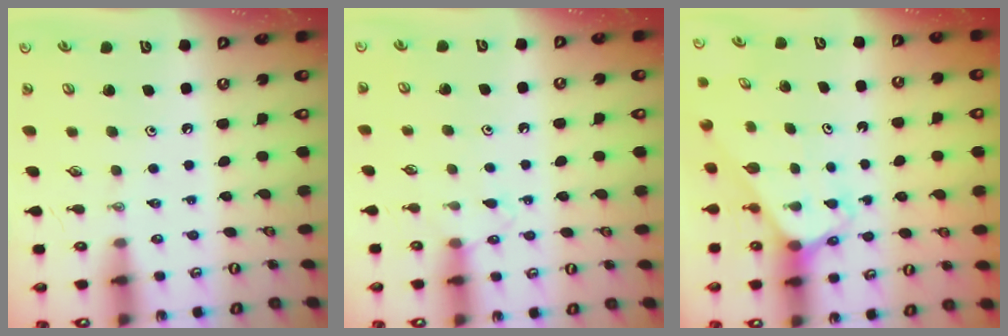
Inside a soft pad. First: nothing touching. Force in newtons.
{"total": 5.3, "press": 5.2, "slide": 0.7}
{"total": 2.8, "press": 2.8, "slide": 0.2}